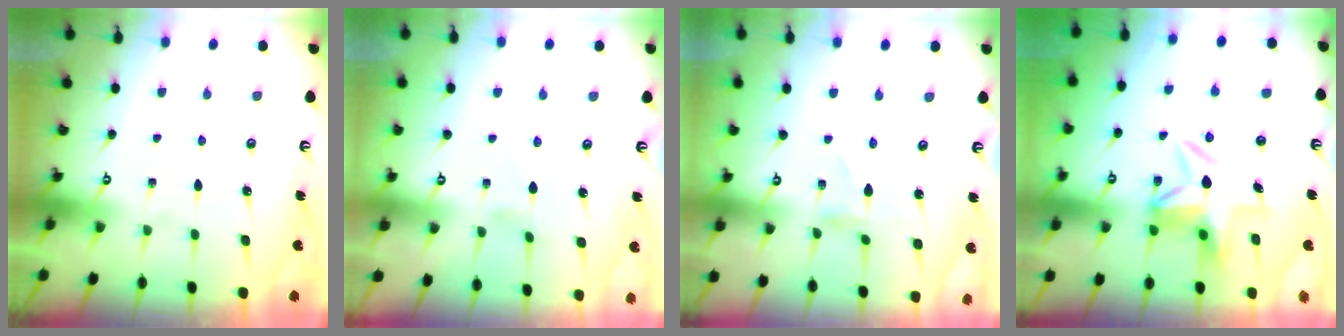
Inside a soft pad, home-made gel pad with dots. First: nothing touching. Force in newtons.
{"total": 0.6, "press": 0.6, "slide": 0.2}
{"total": 0.8, "press": 0.8, "slide": 0.1}
{"total": 6.5, "press": 6.5, "slide": 0.8}